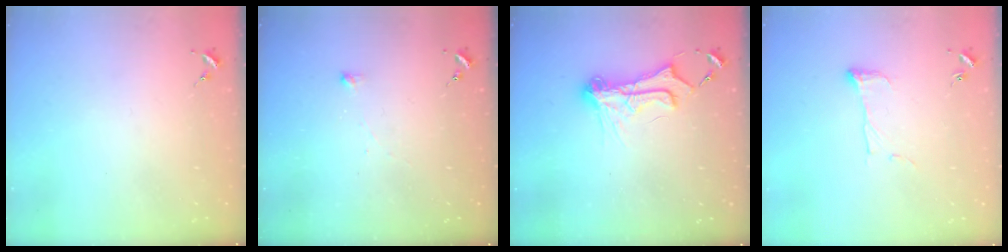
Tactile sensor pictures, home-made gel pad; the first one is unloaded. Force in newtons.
{"total": 2.6, "press": 2.6, "slide": 0.1}
{"total": 12.5, "press": 12.5, "slide": 0.7}
{"total": 6.6, "press": 6.6, "slide": 0.4}